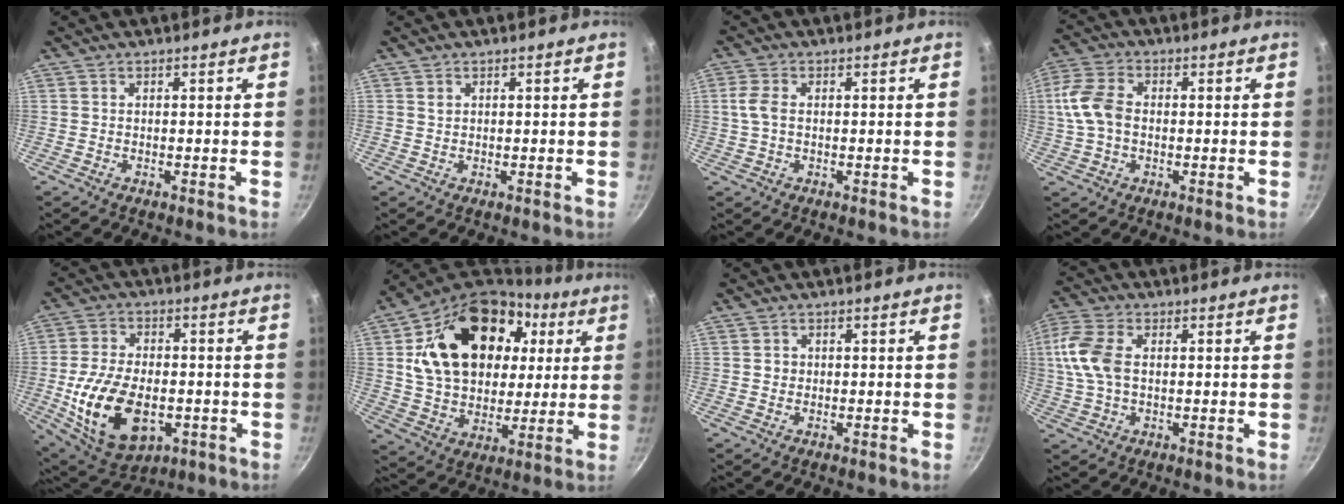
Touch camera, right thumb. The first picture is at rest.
{"total": 0.8, "force": [0.4, 0.7, 0.3], "torque": [-0.004, 0.000, 0.007]}
{"total": 3.7, "force": [0.3, 2.4, 2.9], "torque": [-0.064, 0.007, 0.003]}
{"total": 9.3, "force": [0.3, 6.3, 6.8], "torque": [-0.142, 0.018, -0.004]}
{"total": 18.2, "force": [-3.9, 11.1, 13.9], "torque": [-0.243, 0.007, -0.052]}
{"total": 27.0, "force": [7.0, 18.8, 18.1], "torque": [-0.295, 0.011, 0.121]}
{"total": 1.3, "force": [0.1, 1.2, 0.4], "torque": [0.001, 0.002, 0.000]}
{"total": 10.3, "force": [1.3, 6.5, 8.0], "torque": [-0.169, 0.013, 0.016]}